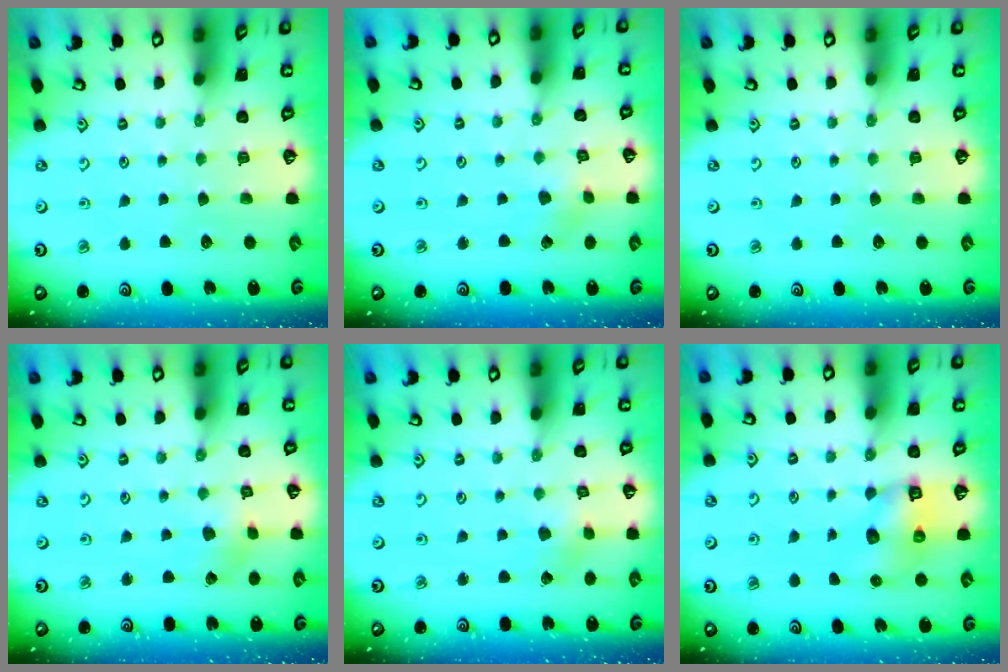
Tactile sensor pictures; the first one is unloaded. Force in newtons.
{"total": 2.6, "press": 2.6, "slide": 0.3}
{"total": 0.0}
{"total": 3.8, "press": 3.7, "slide": 0.4}
{"total": 2.1, "press": 2.1, "slide": 0.2}
{"total": 6.8, "press": 6.8, "slide": 0.9}